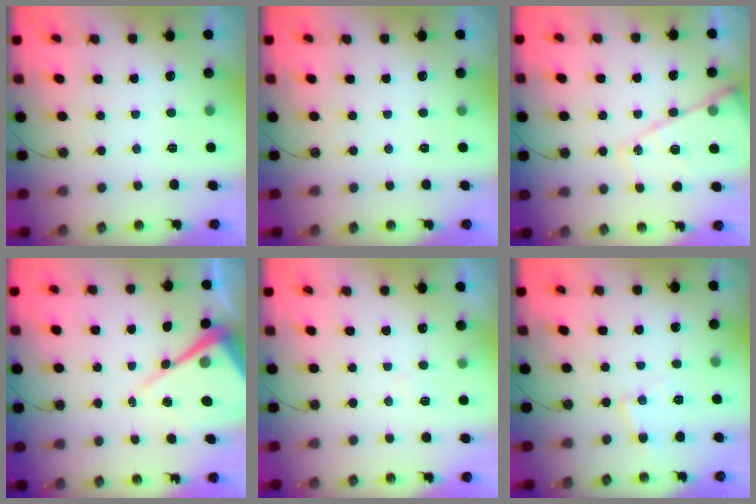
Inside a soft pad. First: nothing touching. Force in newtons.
{"total": 0.0}
{"total": 15.8, "press": 15.8, "slide": 1.5}
{"total": 13.1, "press": 13.1, "slide": 1.1}
{"total": 5.9, "press": 5.9, "slide": 0.7}
{"total": 6.9, "press": 6.9, "slide": 0.4}